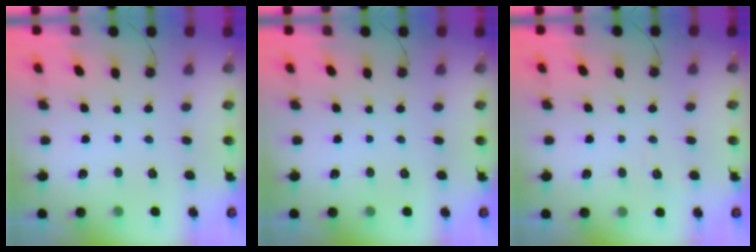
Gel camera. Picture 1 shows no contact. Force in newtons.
{"total": 0.0}
{"total": 3.7, "press": 3.3, "slide": 1.7}